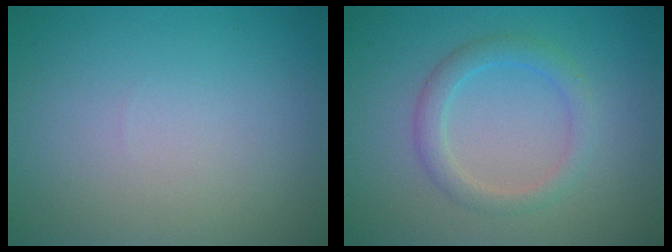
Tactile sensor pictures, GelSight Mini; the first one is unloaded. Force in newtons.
{"total": 2.5, "press": 2.5, "slide": 0.2}